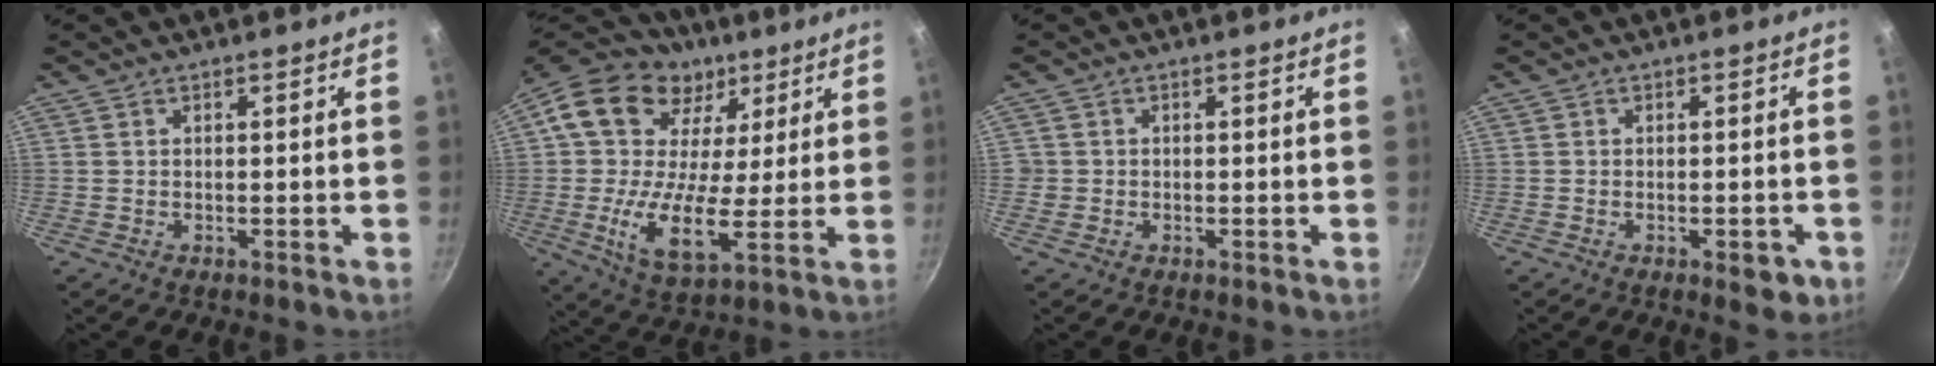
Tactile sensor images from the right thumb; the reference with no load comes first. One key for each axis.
{"total": 22.9, "fx": 5.6, "fy": 15.6, "fz": 15.7, "tx": -0.262, "ty": 0.005, "tz": 0.086}
{"total": 1.3, "fx": -0.2, "fy": 1.2, "fz": 0.2, "tx": 0.002, "ty": 0.004, "tz": -0.004}
{"total": 4.3, "fx": -1.7, "fy": 2.1, "fz": 3.3, "tx": -0.024, "ty": 0.009, "tz": -0.019}